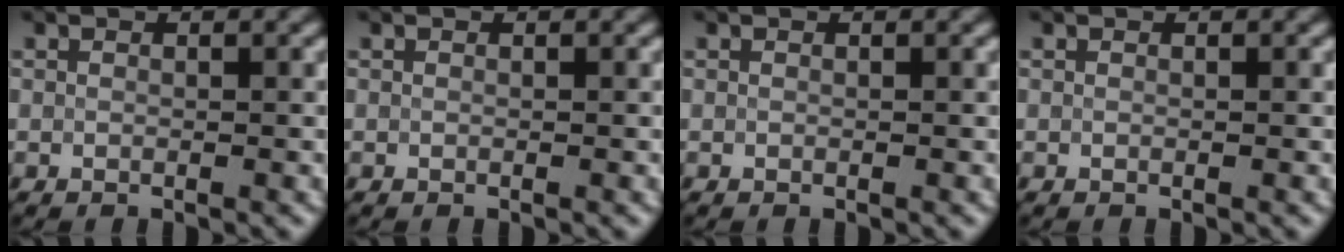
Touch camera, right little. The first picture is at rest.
{"total": 0.0}
{"total": 0.0}
{"total": 0.0}